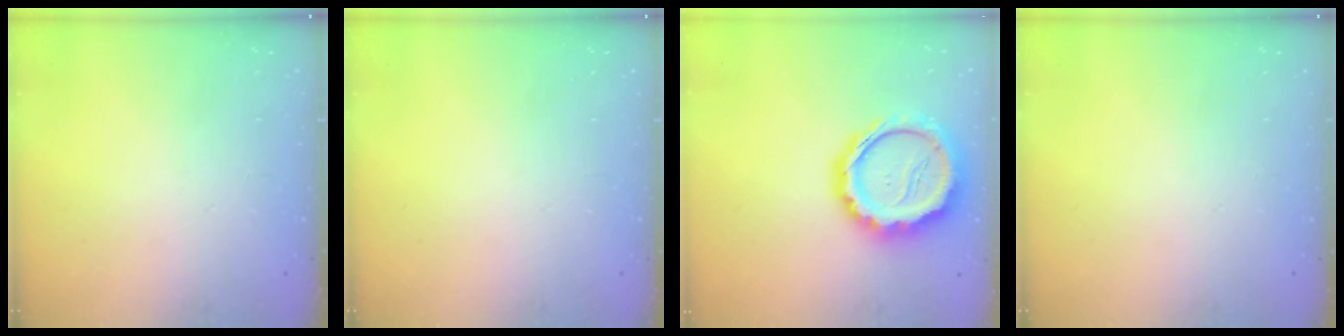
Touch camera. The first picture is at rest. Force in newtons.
{"total": 0.0}
{"total": 19.7, "press": 19.4, "slide": 3.8}
{"total": 0.0}